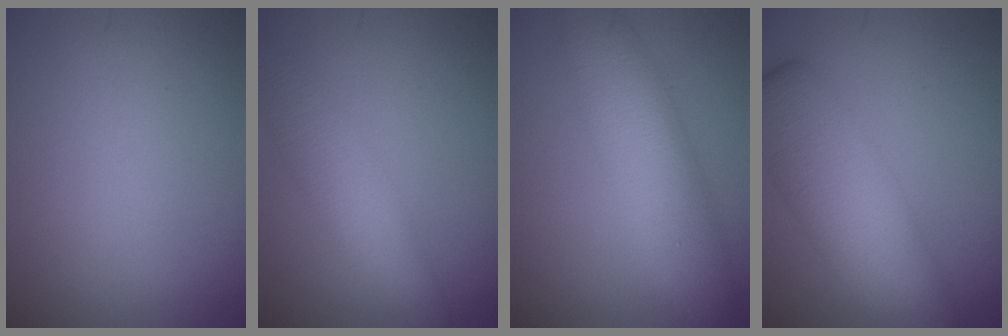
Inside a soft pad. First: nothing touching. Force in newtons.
{"total": 5.0, "press": 5.0, "slide": 0.3}
{"total": 6.7, "press": 6.7, "slide": 0.1}
{"total": 9.2, "press": 9.2, "slide": 0.5}